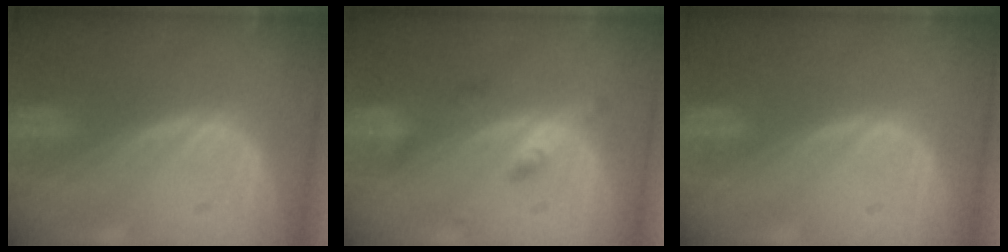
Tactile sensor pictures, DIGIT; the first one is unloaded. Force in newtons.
{"total": 2.9, "press": 2.9, "slide": 0.2}
{"total": 0.0}